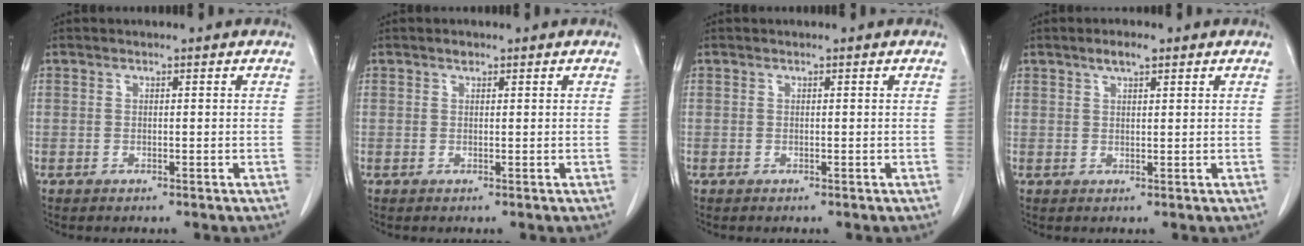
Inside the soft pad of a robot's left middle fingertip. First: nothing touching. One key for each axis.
{"total": 0.6, "fx": 0.5, "fy": 0.3, "fz": 0.3, "tx": -0.007, "ty": 0.001, "tz": 0.007}
{"total": 0.0}
{"total": 2.4, "fx": 1.6, "fy": 0.6, "fz": 1.7, "tx": -0.035, "ty": 0.005, "tz": 0.029}